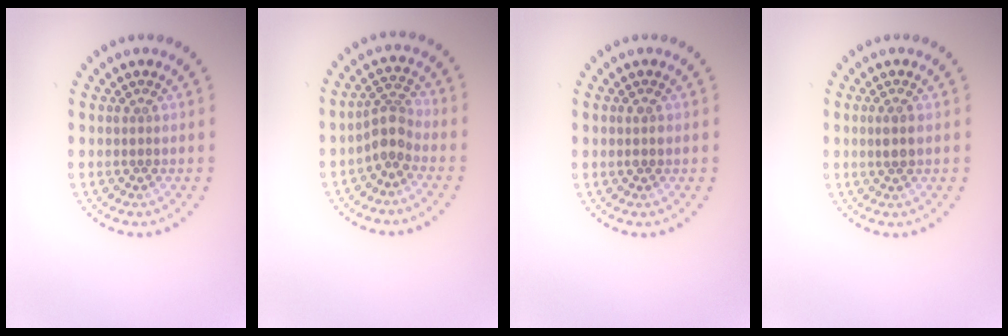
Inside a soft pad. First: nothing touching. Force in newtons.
{"total": 2.7, "press": 2.2, "slide": 1.7}
{"total": 1.2, "press": 1.2, "slide": 0.2}
{"total": 1.4, "press": 1.3, "slide": 0.5}